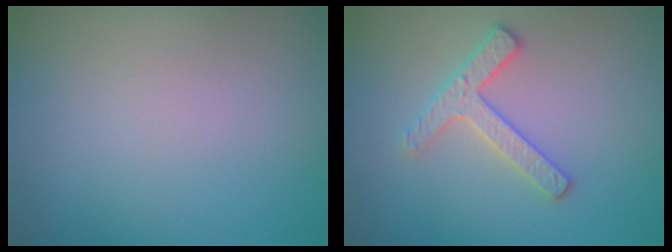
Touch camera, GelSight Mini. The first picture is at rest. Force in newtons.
{"total": 2.5, "press": 2.5, "slide": 0.4}